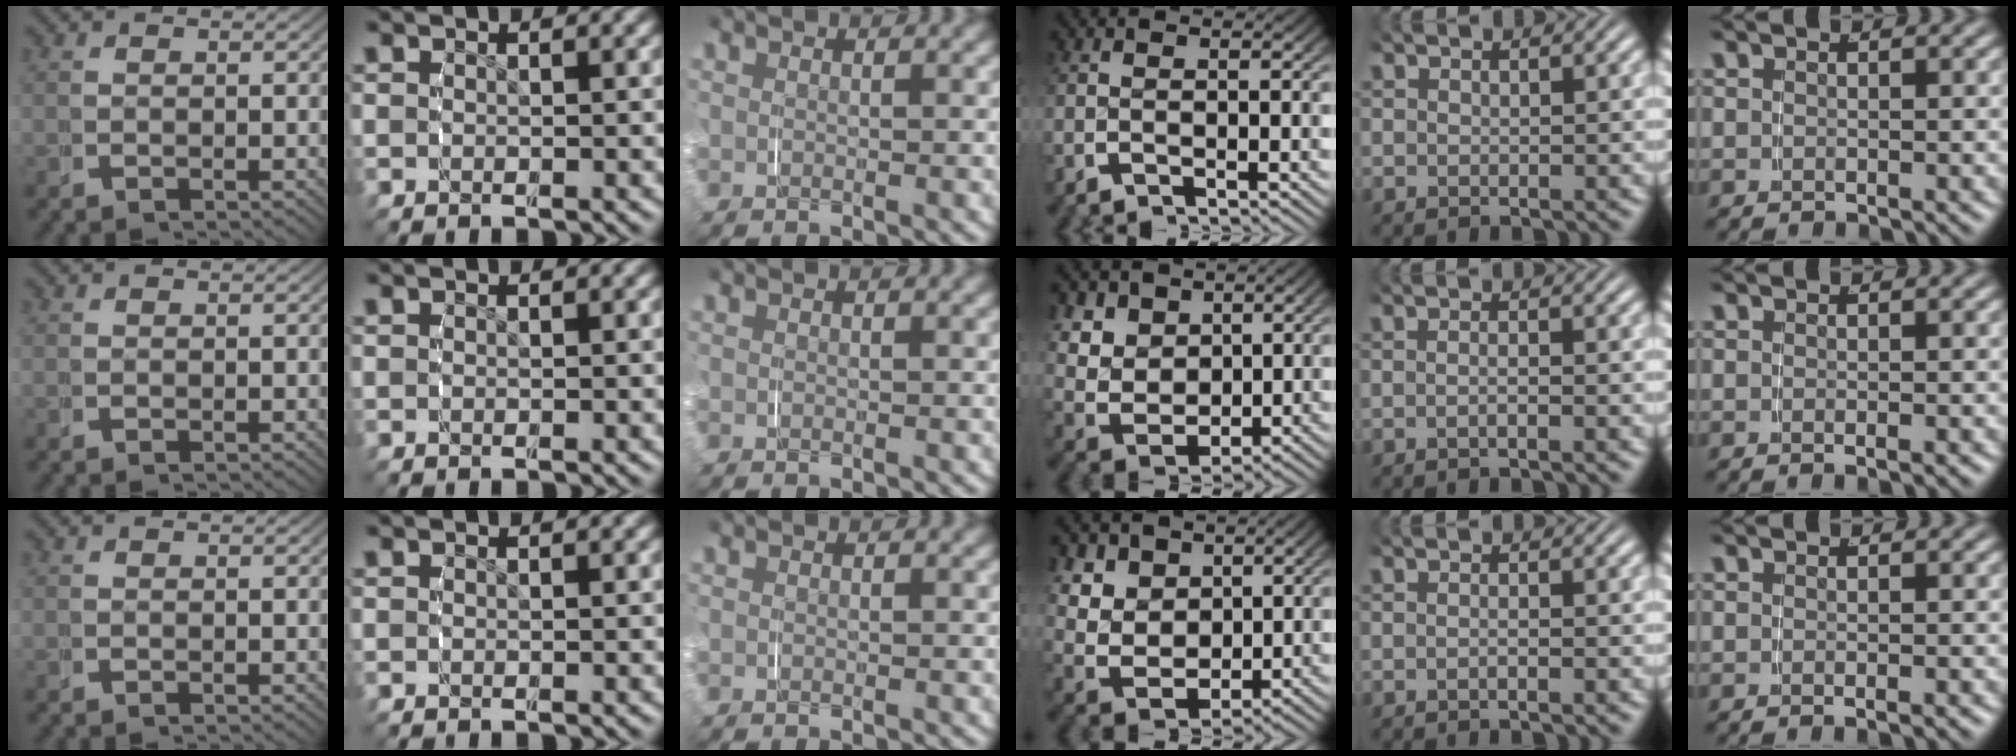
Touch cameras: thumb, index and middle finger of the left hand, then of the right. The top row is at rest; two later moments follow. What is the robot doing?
{"motion": "grasp_and_lifting", "object": "napkin"}